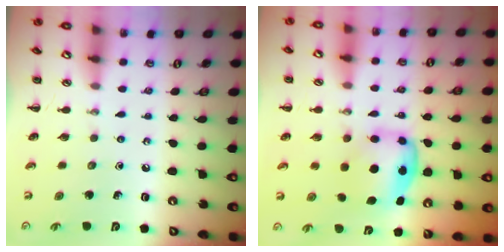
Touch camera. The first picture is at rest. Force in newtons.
{"total": 6.1, "press": 6.0, "slide": 0.8}